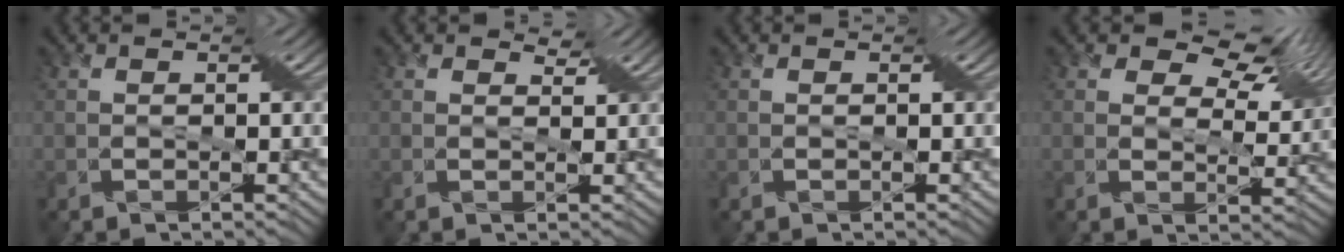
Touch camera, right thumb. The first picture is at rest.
{"total": 1.5, "force": [1.4, 0.4, 0.4], "torque": [-0.019, 0.005, 0.014]}
{"total": 0.0}
{"total": 7.6, "force": [4.9, 3.5, 4.6], "torque": [-0.092, 0.013, 0.074]}